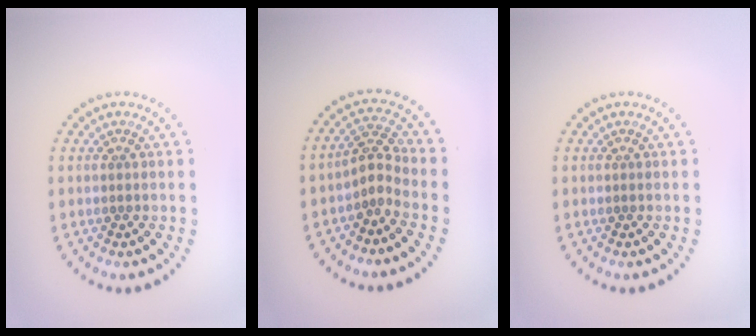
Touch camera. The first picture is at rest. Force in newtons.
{"total": 2.1, "press": 1.5, "slide": 1.5}
{"total": 0.0}